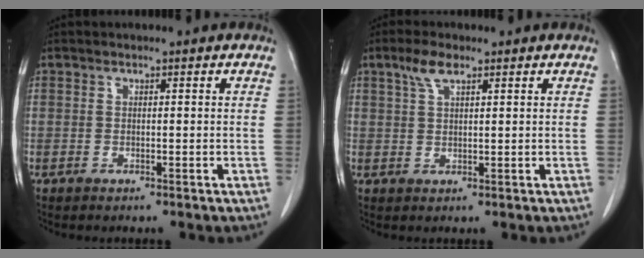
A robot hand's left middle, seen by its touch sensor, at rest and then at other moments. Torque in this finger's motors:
{"motor_torque": [0.53, -0.34, -0.08, -0.01]}